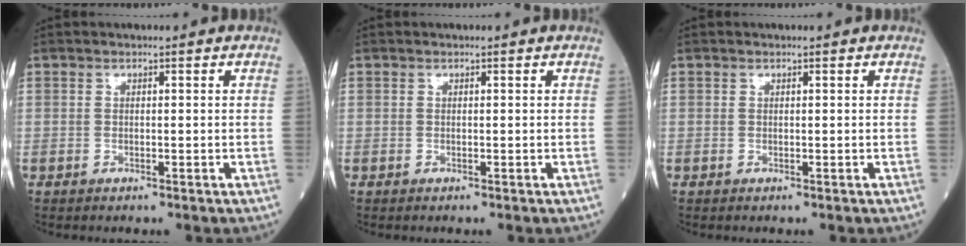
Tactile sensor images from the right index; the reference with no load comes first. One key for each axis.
{"total": 0.0}
{"total": 0.0}